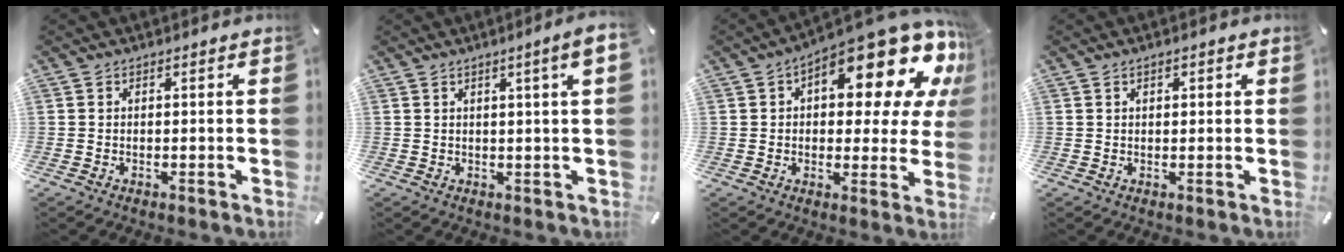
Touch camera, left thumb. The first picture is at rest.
{"total": 4.9, "force": [1.6, 0.2, 4.6], "torque": [-0.078, -0.003, 0.024]}
{"total": 18.0, "force": [10.1, 7.3, 13.0], "torque": [-0.164, -0.091, 0.158]}
{"total": 1.4, "force": [0.5, 0.8, 1.1], "torque": [-0.023, 0.006, 0.007]}